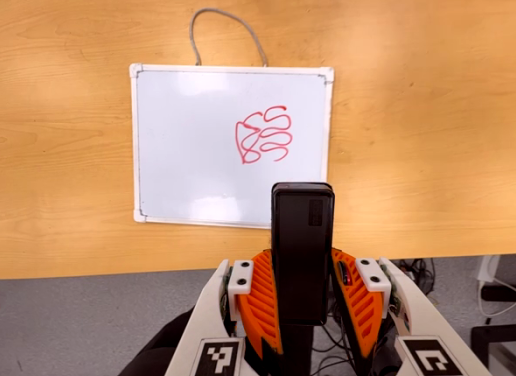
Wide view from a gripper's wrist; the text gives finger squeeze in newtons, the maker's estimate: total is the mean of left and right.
{"total": 4.2, "left": 2.7, "right": 5.6}